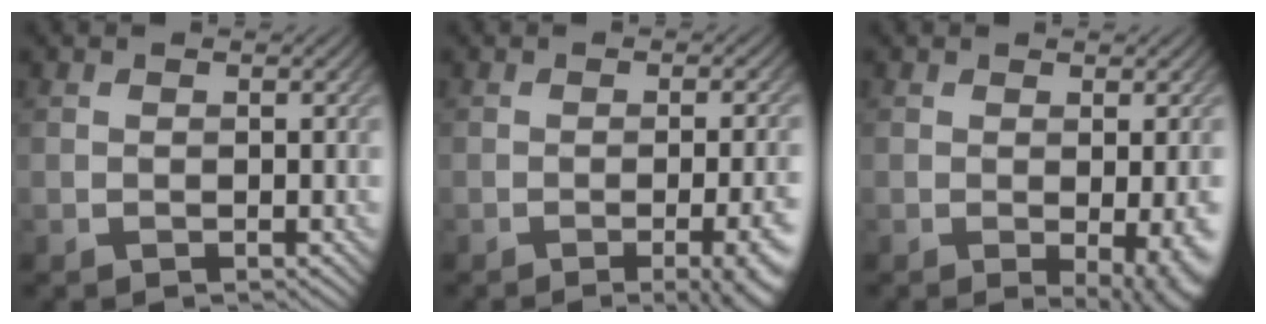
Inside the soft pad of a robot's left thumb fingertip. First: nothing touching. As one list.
[{"total": 8.2, "force": [-2.9, 2.5, 7.2], "torque": [-0.075, 0.003, -0.031]}, {"total": 6.0, "force": [-1.3, 1.8, 5.6], "torque": [-0.065, -0.014, -0.007]}]